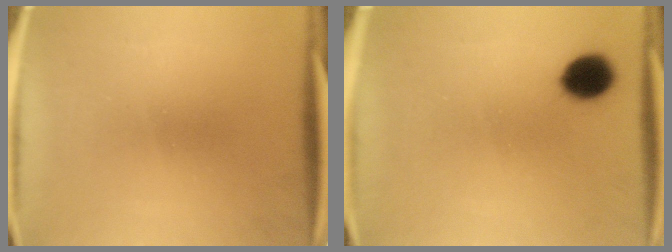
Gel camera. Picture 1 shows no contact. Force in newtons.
{"total": 7.2}